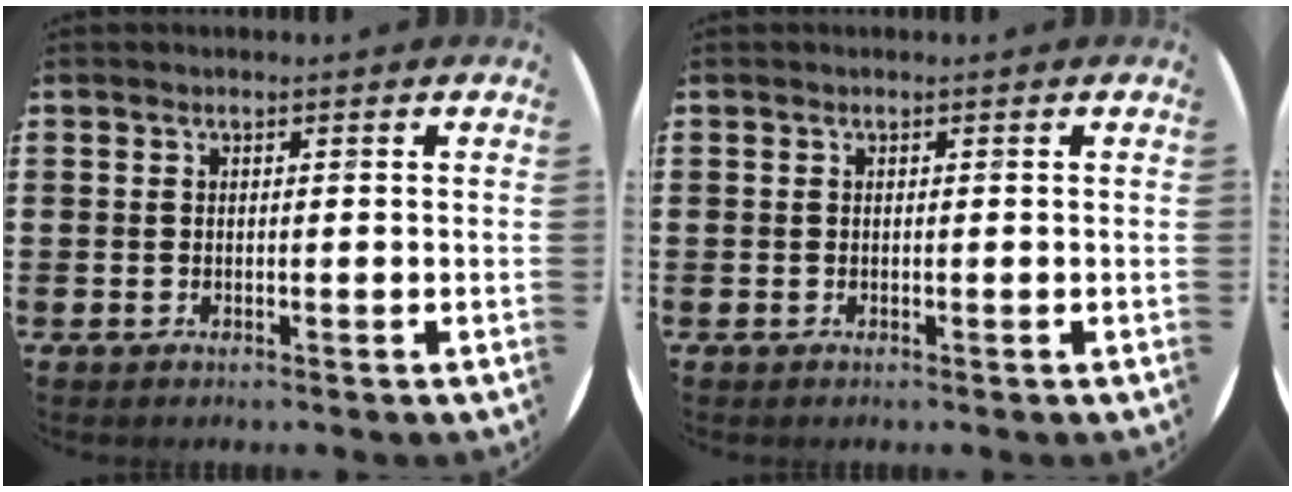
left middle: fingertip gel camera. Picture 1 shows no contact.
{"total": 0.0}